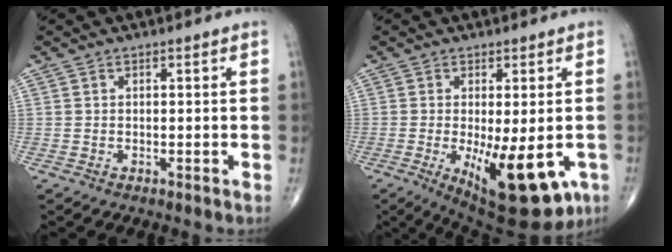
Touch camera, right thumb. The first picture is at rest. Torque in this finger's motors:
{"motor_torque": [1.51, 1.82, 0.67, 0.29, 0.38]}